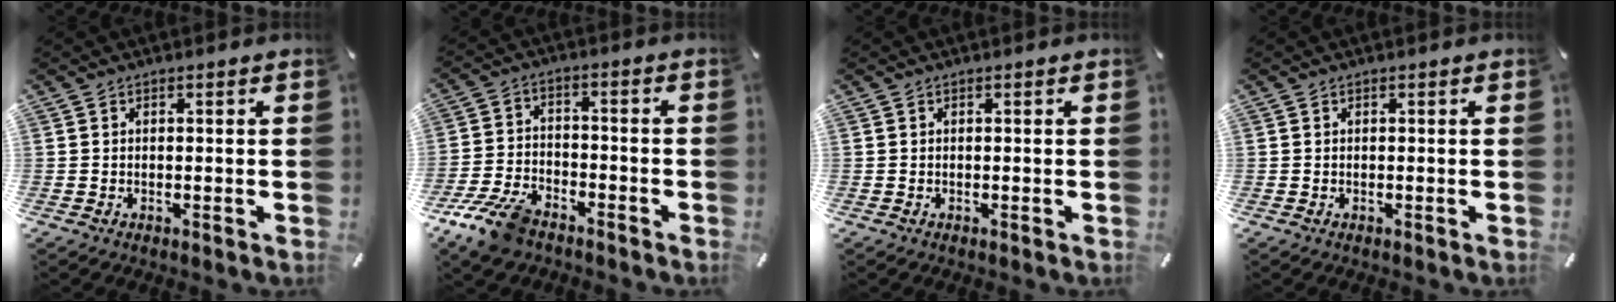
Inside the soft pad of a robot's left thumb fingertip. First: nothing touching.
{"total": 10.1, "force": [-7.3, 4.9, 5.0], "torque": [-0.105, 0.034, -0.137]}
{"total": 0.0}
{"total": 0.0}